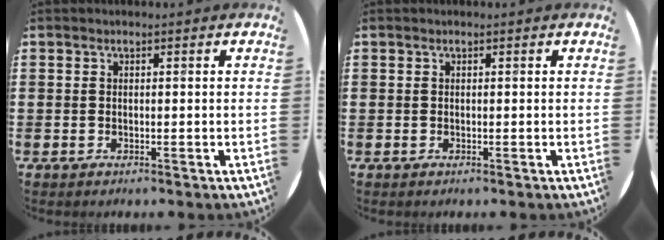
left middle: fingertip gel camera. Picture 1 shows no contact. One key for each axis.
{"total": 0.0}